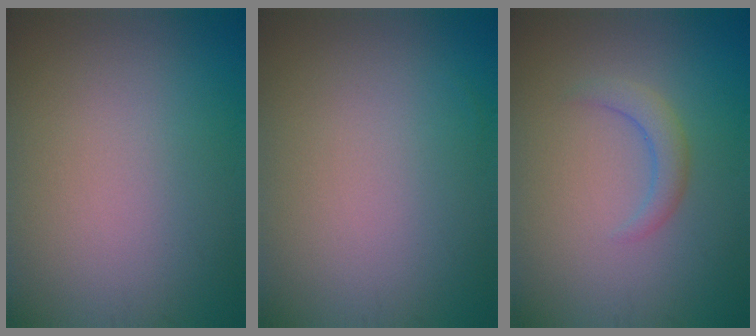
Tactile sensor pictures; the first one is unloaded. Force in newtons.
{"total": 0.0}
{"total": 1.9, "press": 1.9, "slide": 0.3}